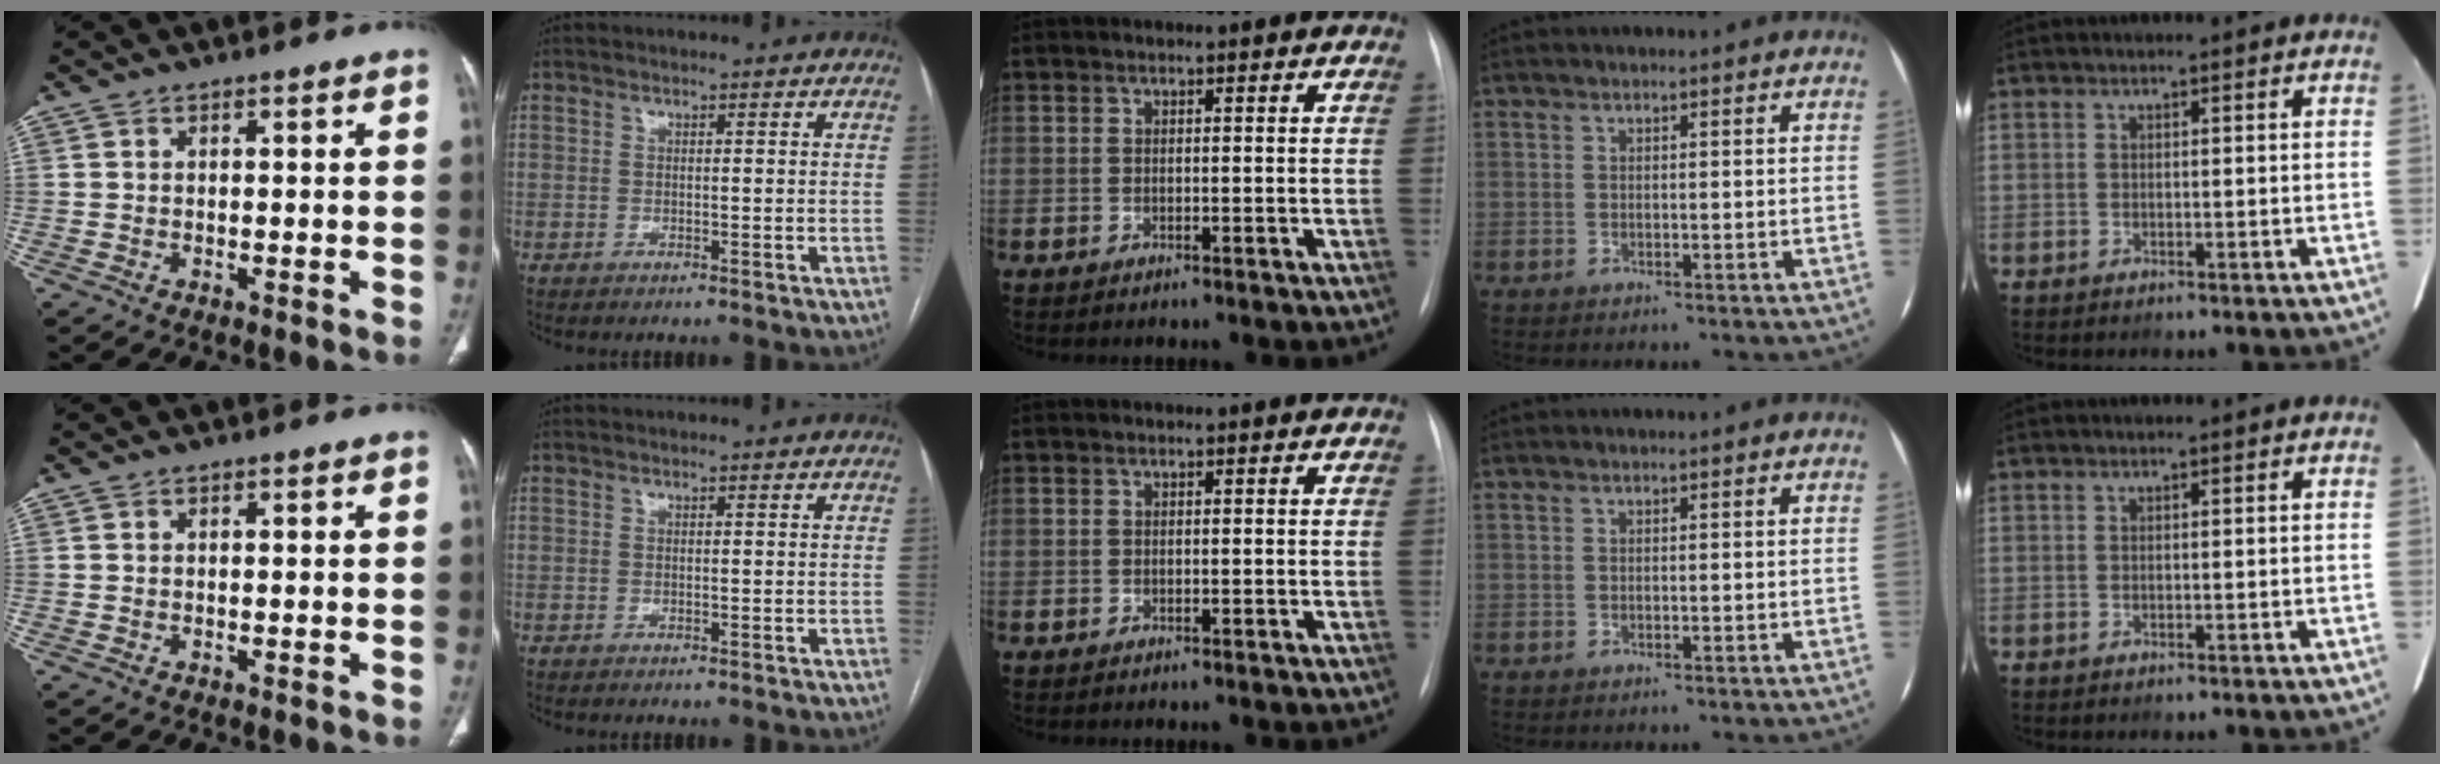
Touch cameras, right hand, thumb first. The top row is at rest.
{}